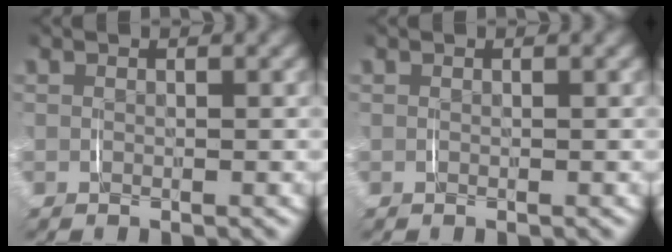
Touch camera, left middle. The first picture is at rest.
{"total": 0.0}